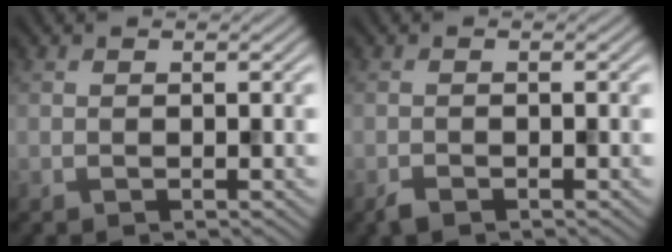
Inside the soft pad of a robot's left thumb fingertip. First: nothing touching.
{"total": 1.1, "force": [-0.9, 0.4, 0.5], "torque": [-0.011, -0.002, -0.019]}